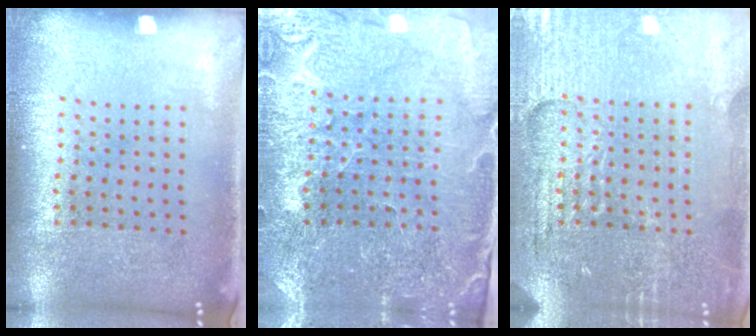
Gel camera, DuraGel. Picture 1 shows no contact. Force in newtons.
{"total": 1.5, "press": 1.5, "slide": 0.1}
{"total": 4.0, "press": 3.9, "slide": 1.0}